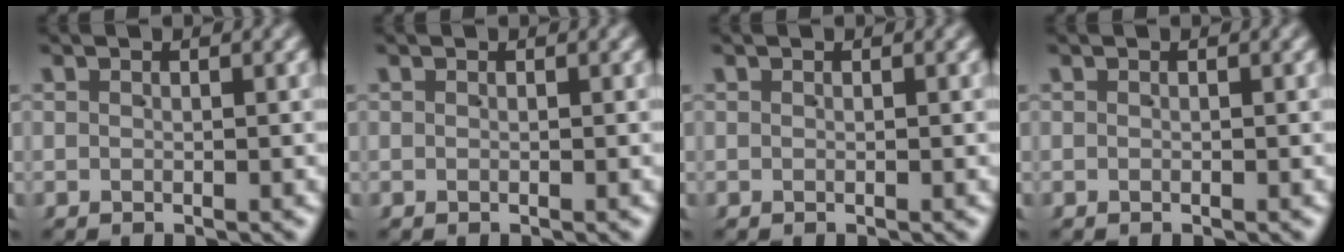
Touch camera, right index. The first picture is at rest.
{"total": 0.0}
{"total": 0.0}
{"total": 0.0}